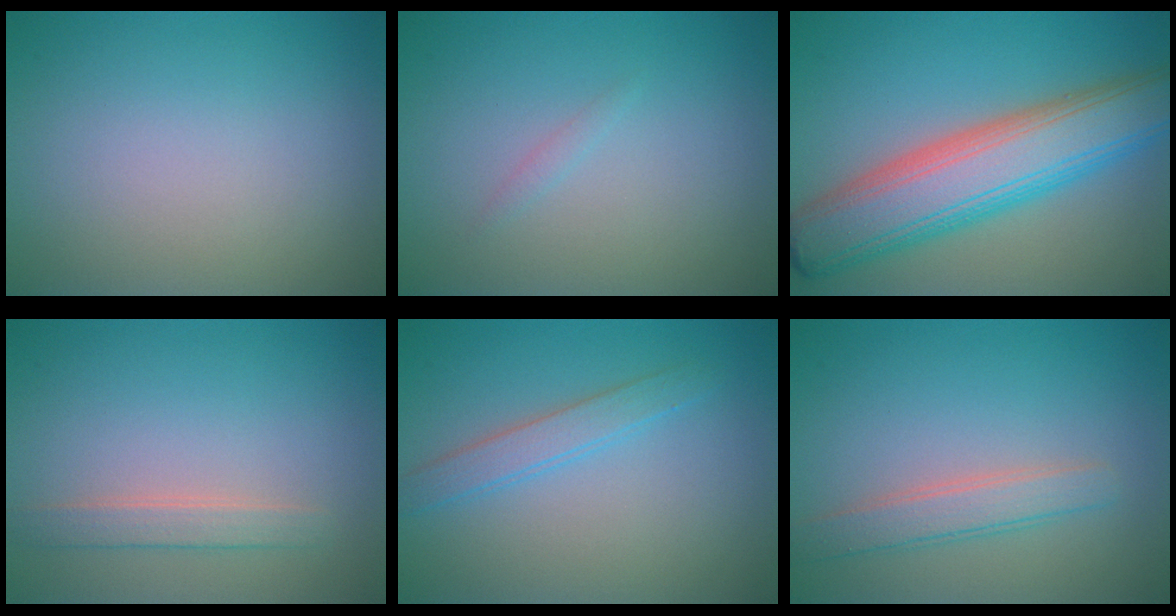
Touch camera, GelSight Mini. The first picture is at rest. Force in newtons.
{"total": 0.6, "press": 0.6, "slide": 0.0}
{"total": 9.7, "press": 9.7, "slide": 0.5}
{"total": 1.9, "press": 1.9, "slide": 0.3}
{"total": 1.7, "press": 1.7, "slide": 0.1}
{"total": 2.6, "press": 2.6, "slide": 0.1}